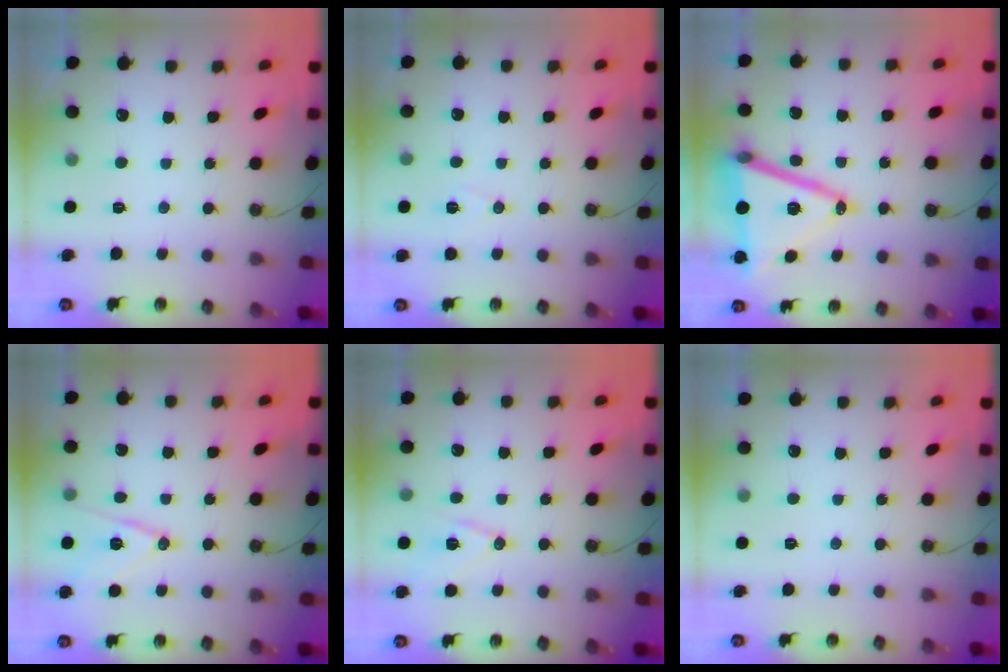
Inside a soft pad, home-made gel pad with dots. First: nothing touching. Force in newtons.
{"total": 5.9, "press": 4.3, "slide": 4.0}
{"total": 18.5, "press": 18.1, "slide": 4.0}
{"total": 12.3, "press": 11.8, "slide": 3.2}
{"total": 10.6, "press": 10.0, "slide": 3.3}
{"total": 0.0}